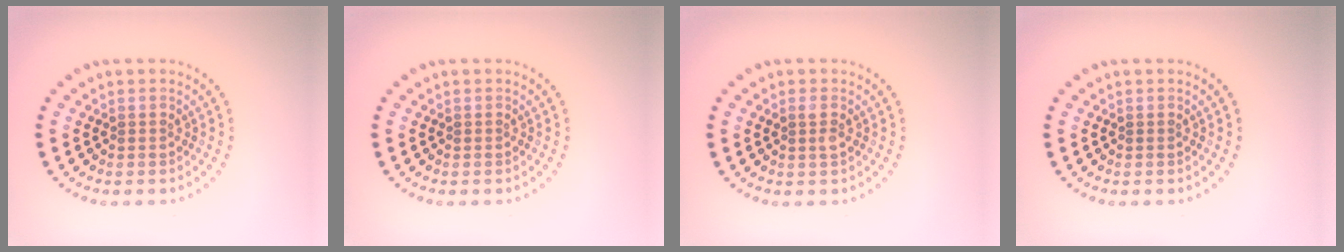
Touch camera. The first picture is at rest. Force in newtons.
{"total": 0.0}
{"total": 1.0, "press": 0.9, "slide": 0.2}
{"total": 0.0}